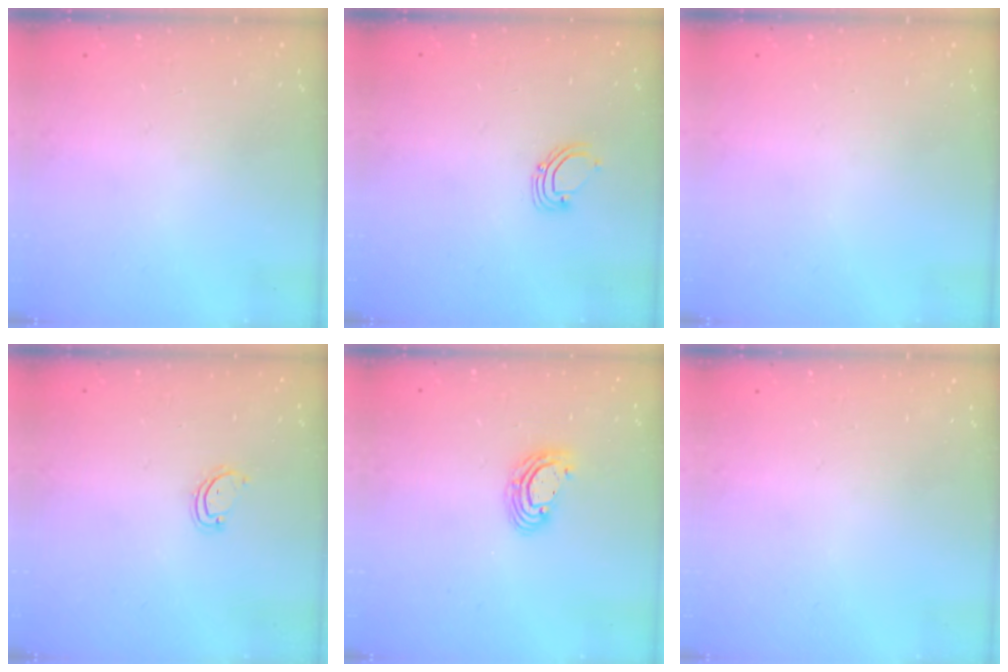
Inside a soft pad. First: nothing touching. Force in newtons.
{"total": 3.8, "press": 3.8, "slide": 0.3}
{"total": 0.0}
{"total": 2.8, "press": 2.8, "slide": 0.3}
{"total": 6.0, "press": 6.0, "slide": 0.8}
{"total": 0.0}